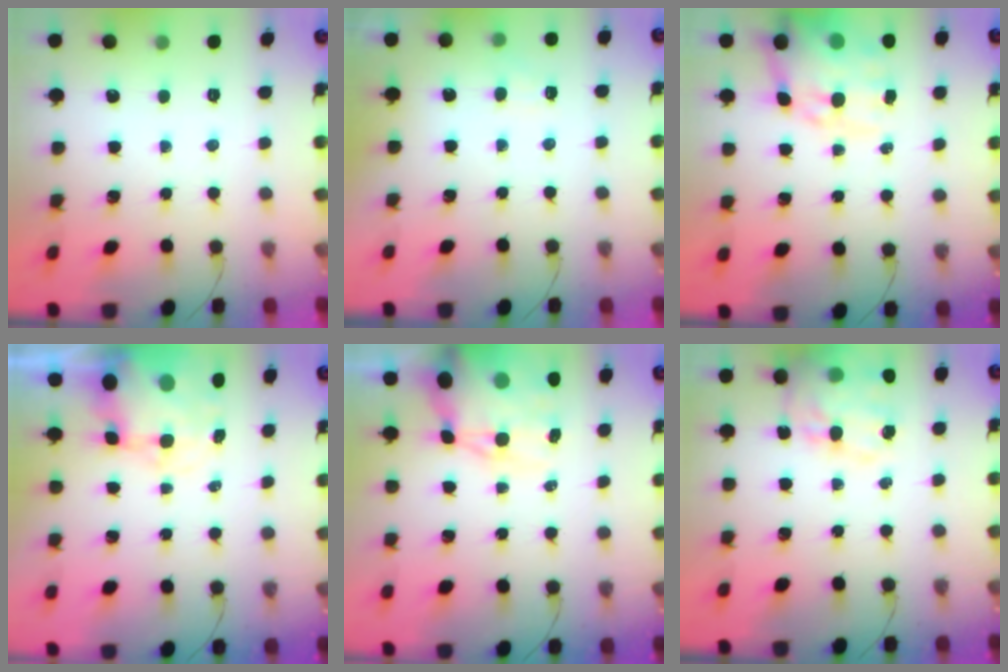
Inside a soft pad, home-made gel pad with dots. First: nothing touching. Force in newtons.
{"total": 4.7, "press": 4.4, "slide": 1.5}
{"total": 16.3, "press": 15.7, "slide": 4.2}
{"total": 9.9, "press": 9.7, "slide": 2.1}
{"total": 16.4, "press": 15.9, "slide": 3.9}
{"total": 20.2, "press": 19.8, "slide": 4.2}